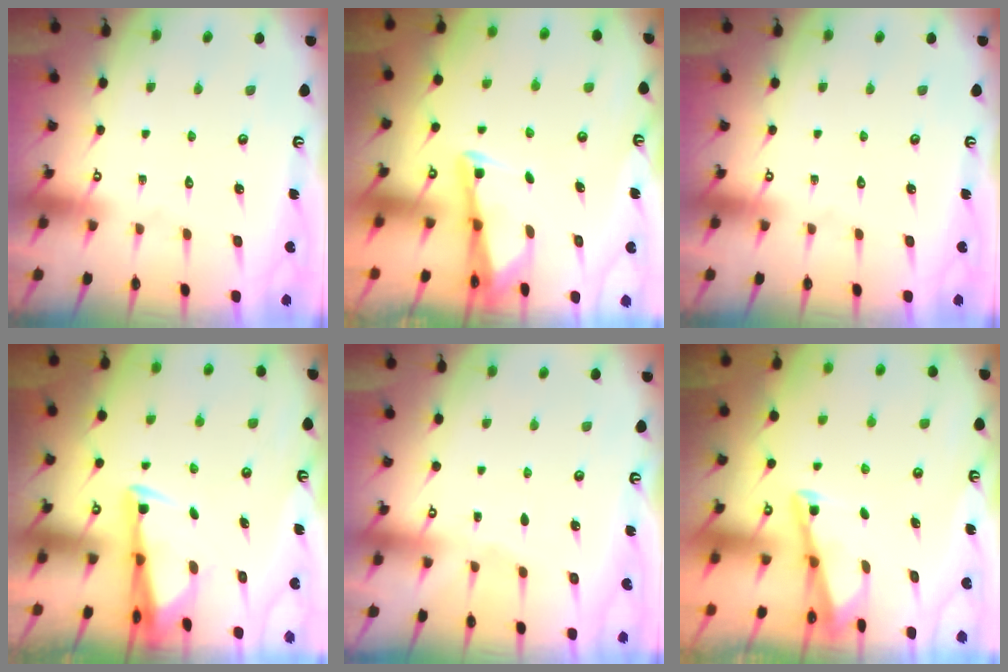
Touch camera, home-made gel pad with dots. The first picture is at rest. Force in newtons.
{"total": 2.7, "press": 2.6, "slide": 0.2}
{"total": 0.0}
{"total": 2.8, "press": 2.7, "slide": 0.9}
{"total": 1.6, "press": 1.5, "slide": 0.3}
{"total": 2.9, "press": 2.8, "slide": 0.4}